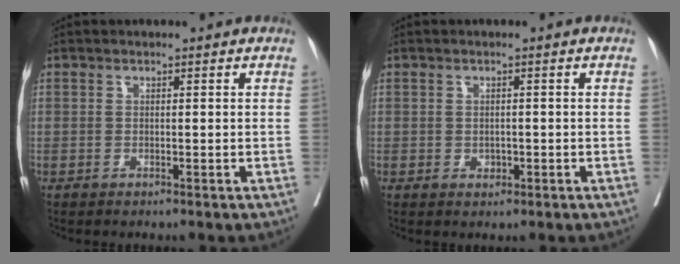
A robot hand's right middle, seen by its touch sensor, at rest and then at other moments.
{"total": 1.2, "force": [-0.4, 0.9, 0.7], "torque": [-0.008, 0.001, -0.003]}